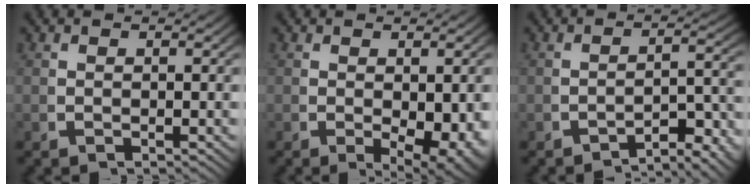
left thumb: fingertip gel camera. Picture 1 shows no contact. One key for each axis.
{"total": 4.4, "fx": -0.6, "fy": 2.0, "fz": 3.8, "tx": -0.063, "ty": -0.022, "tz": 0.004}
{"total": 4.5, "fx": -3.3, "fy": 1.0, "fz": 2.8, "tx": -0.033, "ty": -0.007, "tz": -0.045}